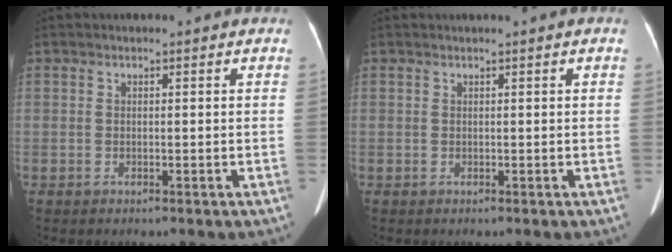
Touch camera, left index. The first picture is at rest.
{"total": 0.0}